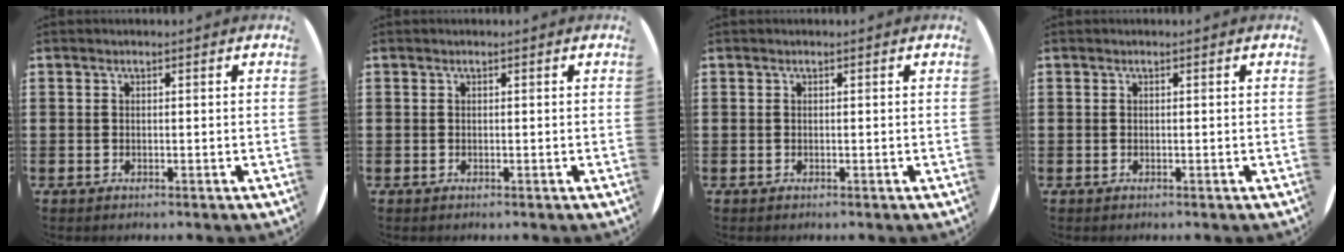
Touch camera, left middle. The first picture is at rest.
{"total": 0.0}
{"total": 0.0}
{"total": 0.0}